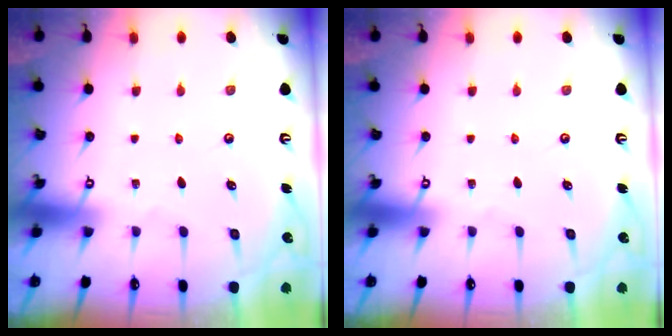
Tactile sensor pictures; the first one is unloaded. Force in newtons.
{"total": 0.0}